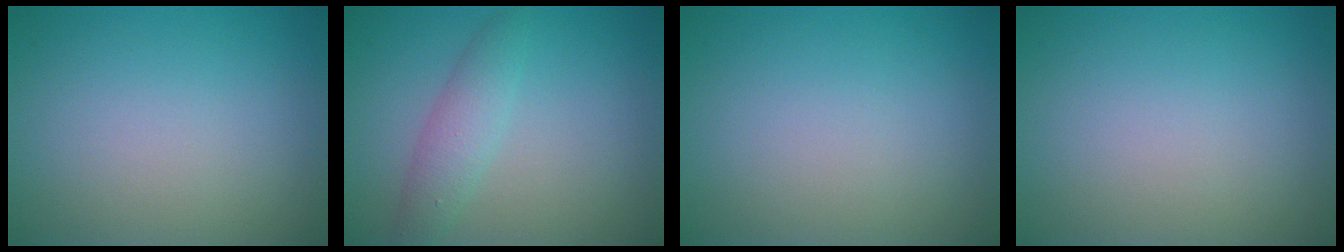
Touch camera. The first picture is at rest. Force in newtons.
{"total": 2.7, "press": 2.7, "slide": 0.2}
{"total": 0.0}
{"total": 0.0}